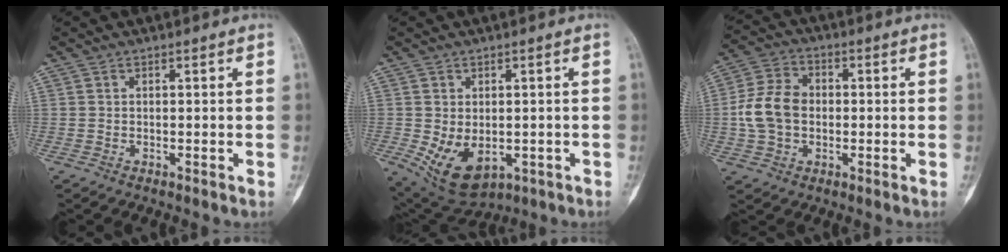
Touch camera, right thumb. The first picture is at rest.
{"total": 9.5, "force": [-2.1, 6.1, 7.0], "torque": [-0.104, -0.005, -0.012]}
{"total": 10.0, "force": [-0.5, 7.4, 6.7], "torque": [-0.124, 0.021, -0.013]}